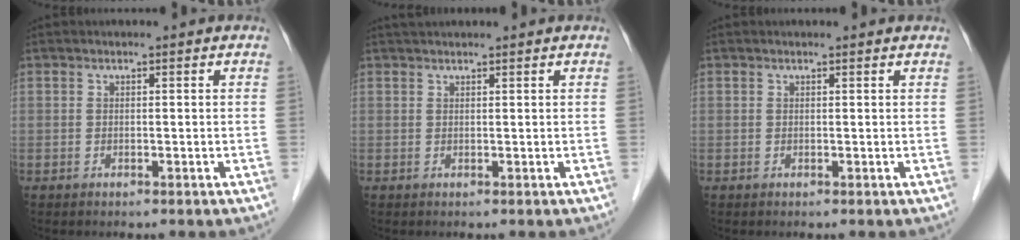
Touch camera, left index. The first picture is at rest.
{"total": 2.9, "force": [2.7, 0.1, 1.0], "torque": [-0.010, 0.032, 0.044]}
{"total": 1.6, "force": [1.5, 0.3, 0.3], "torque": [-0.014, 0.011, 0.014]}